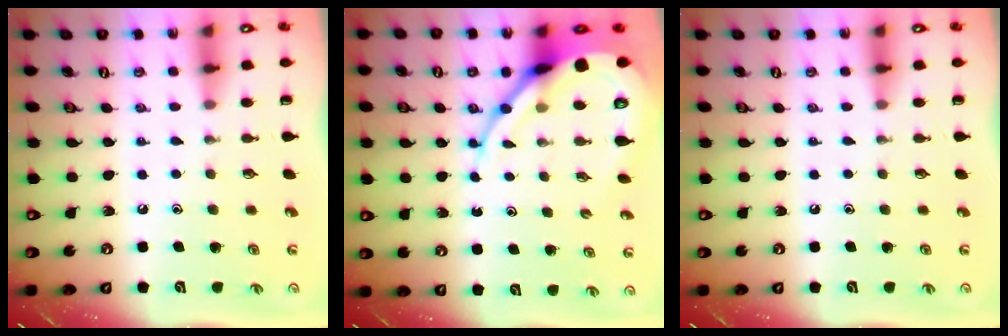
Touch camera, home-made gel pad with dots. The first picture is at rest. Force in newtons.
{"total": 12.3, "press": 12.2, "slide": 1.4}
{"total": 0.0}